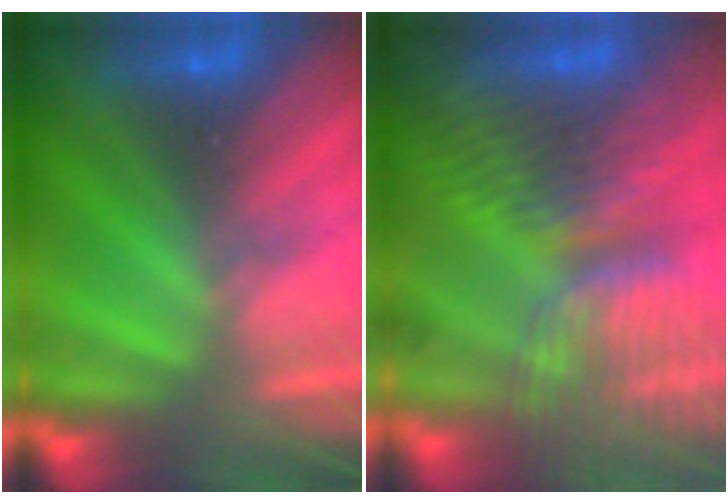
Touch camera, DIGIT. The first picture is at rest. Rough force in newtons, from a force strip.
{"total": 6.8}